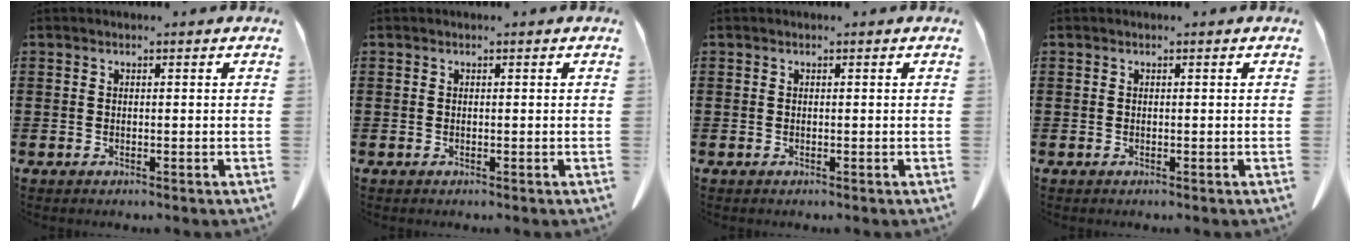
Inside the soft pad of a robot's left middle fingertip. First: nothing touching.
{"total": 0.0}
{"total": 0.0}
{"total": 0.0}